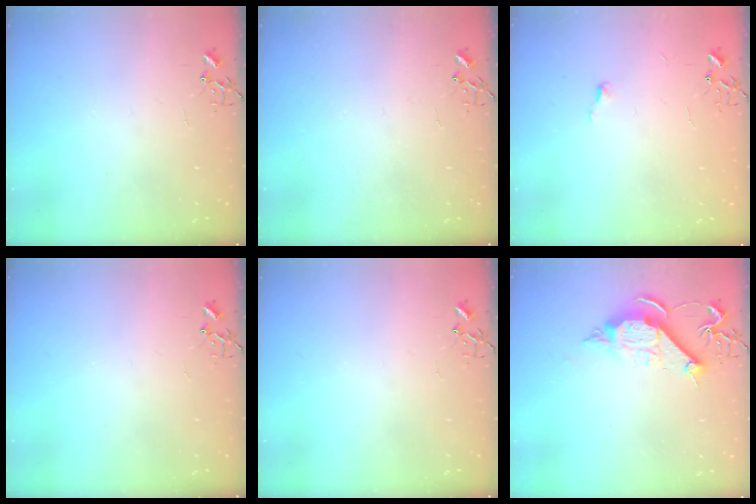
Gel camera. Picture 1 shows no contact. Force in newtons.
{"total": 0.0}
{"total": 3.4, "press": 3.4, "slide": 0.5}
{"total": 0.0}
{"total": 0.0}
{"total": 10.9, "press": 10.9, "slide": 0.7}